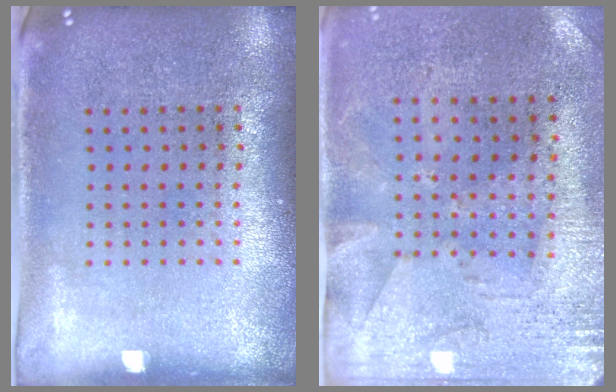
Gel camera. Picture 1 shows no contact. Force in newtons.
{"total": 2.8, "press": 2.2, "slide": 1.6}